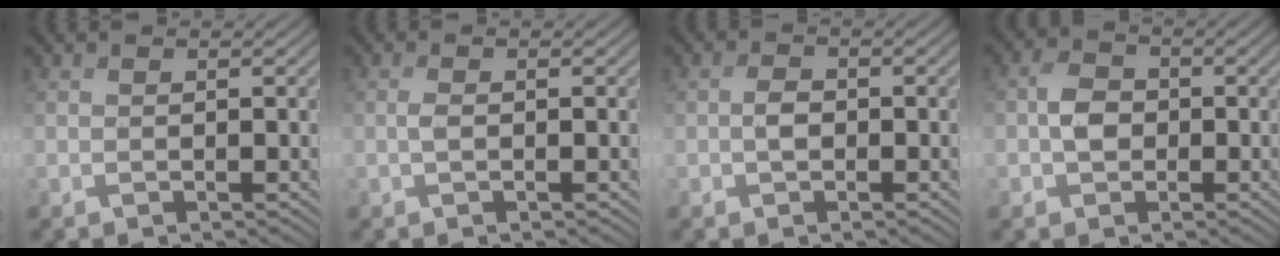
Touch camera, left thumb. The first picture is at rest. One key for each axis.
{"total": 1.0, "fx": -0.2, "fy": 0.3, "fz": 1.0, "tx": -0.024, "ty": 0.001, "tz": -0.005}
{"total": 1.8, "fx": -0.4, "fy": 1.3, "fz": 1.2, "tx": -0.025, "ty": 0.001, "tz": -0.012}
{"total": 3.3, "fx": -0.6, "fy": 2.7, "fz": 1.8, "tx": -0.038, "ty": 0.002, "tz": -0.020}